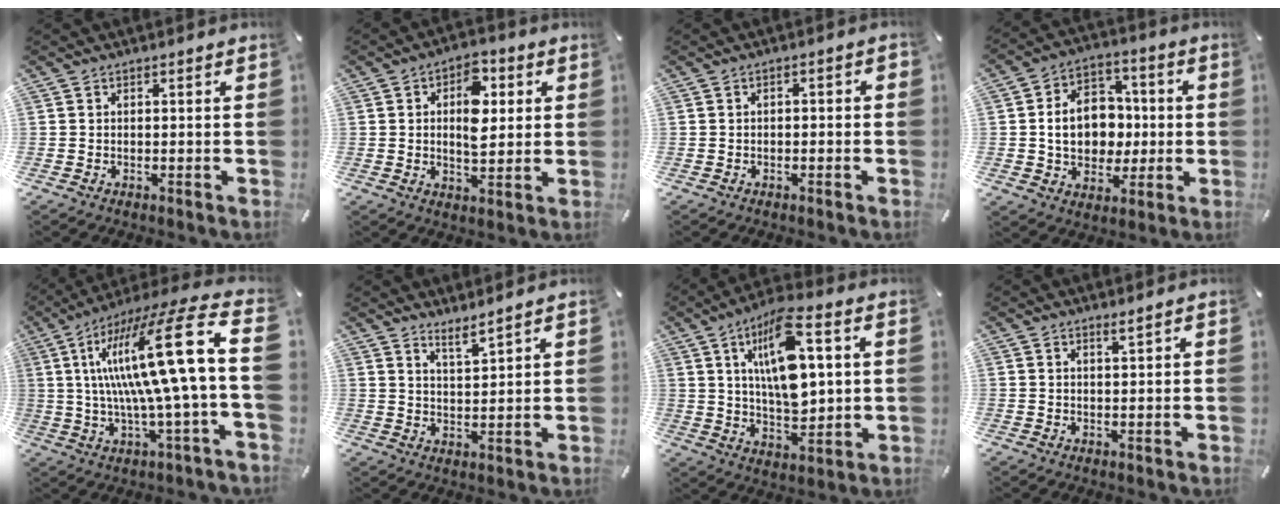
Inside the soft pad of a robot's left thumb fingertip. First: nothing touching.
{"total": 10.3, "force": [2.2, 6.4, 7.8], "torque": [-0.100, -0.005, 0.033]}
{"total": 1.7, "force": [-1.4, 0.8, 0.8], "torque": [-0.014, 0.008, -0.028]}
{"total": 13.1, "force": [-0.4, 10.8, 7.5], "torque": [-0.135, 0.017, -0.001]}
{"total": 25.0, "force": [3.7, 2.9, 24.5], "torque": [-0.467, -0.035, 0.038]}
{"total": 4.0, "force": [3.8, 0.1, 1.2], "torque": [-0.023, -0.028, 0.068]}
{"total": 16.3, "force": [4.9, 7.6, 13.5], "torque": [-0.248, -0.005, 0.079]}
{"total": 1.4, "force": [1.1, 0.1, 0.8], "torque": [-0.017, -0.001, 0.020]}